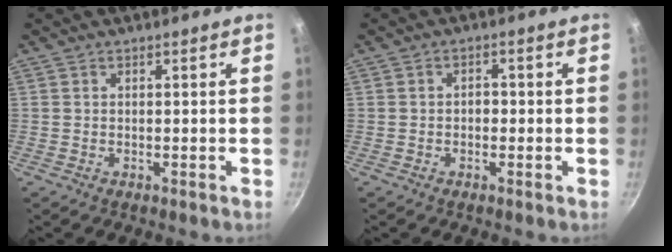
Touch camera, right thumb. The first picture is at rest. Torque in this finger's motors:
{"motor_torque": [-0.66, -0.09, 0.15, 0.38, 0.01]}